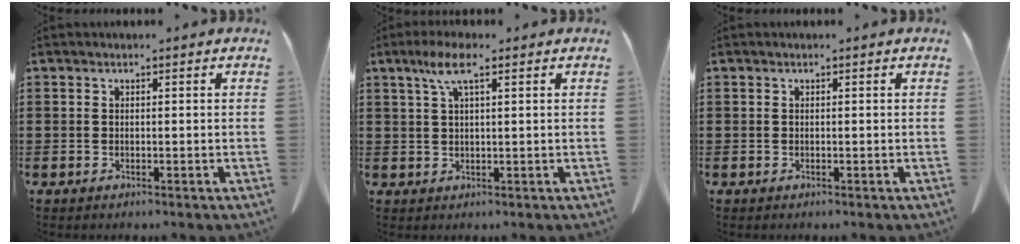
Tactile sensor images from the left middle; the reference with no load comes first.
{"total": 5.0, "force": [2.5, 1.0, 4.2], "torque": [-0.089, 0.007, 0.043]}
{"total": 0.0}